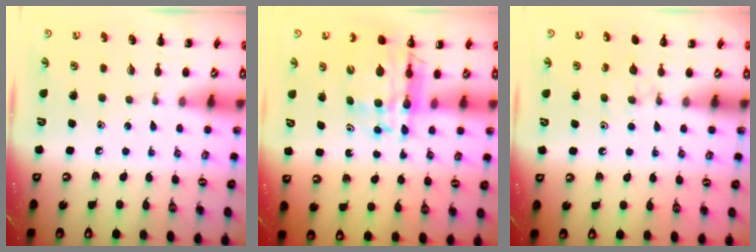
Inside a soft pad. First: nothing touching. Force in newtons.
{"total": 12.4, "press": 11.8, "slide": 3.7}
{"total": 4.7, "press": 4.3, "slide": 1.8}